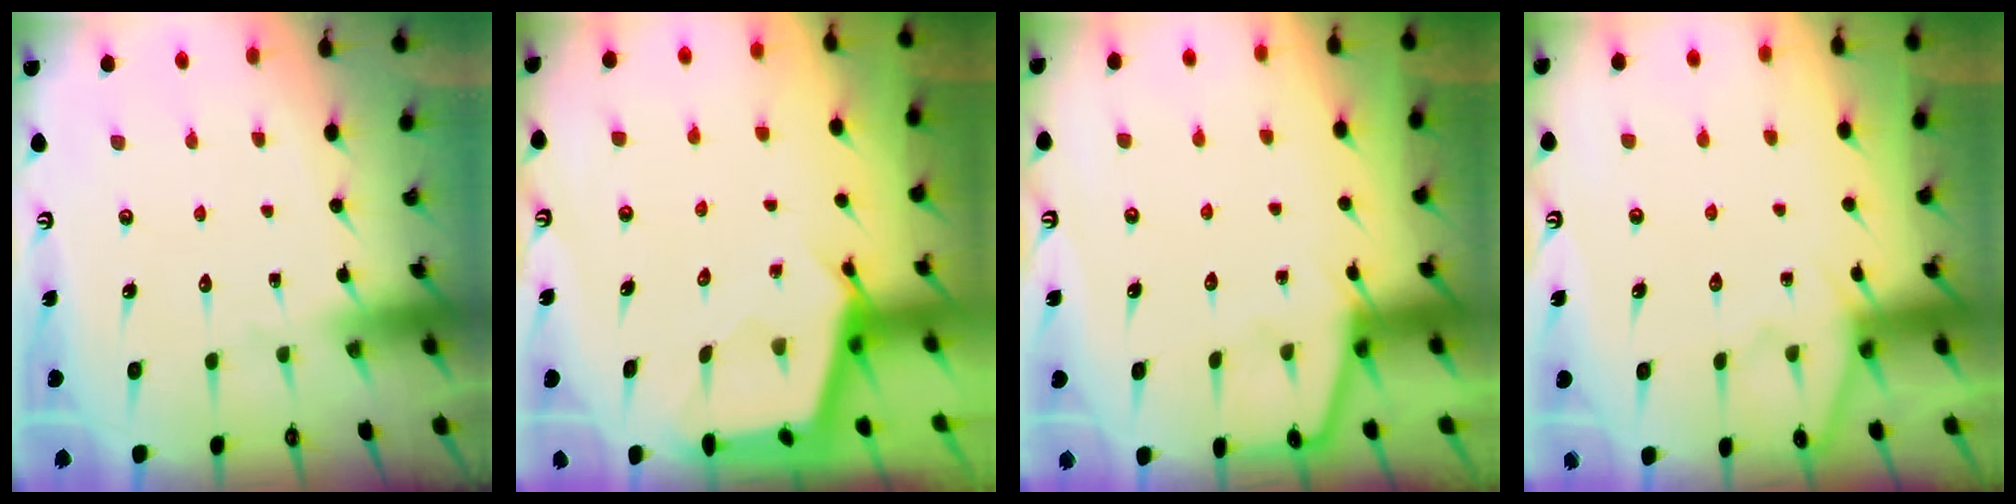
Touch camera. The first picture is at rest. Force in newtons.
{"total": 2.7, "press": 2.7, "slide": 0.3}
{"total": 2.7, "press": 2.6, "slide": 0.4}
{"total": 4.9, "press": 4.9, "slide": 0.6}